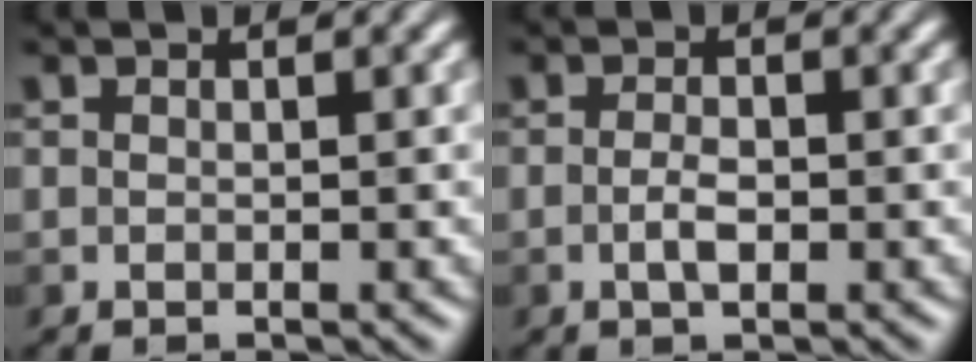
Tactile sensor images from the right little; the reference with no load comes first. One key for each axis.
{"total": 1.5, "fx": -0.6, "fy": 0.5, "fz": 1.3, "tx": -0.028, "ty": 0.003, "tz": -0.011}